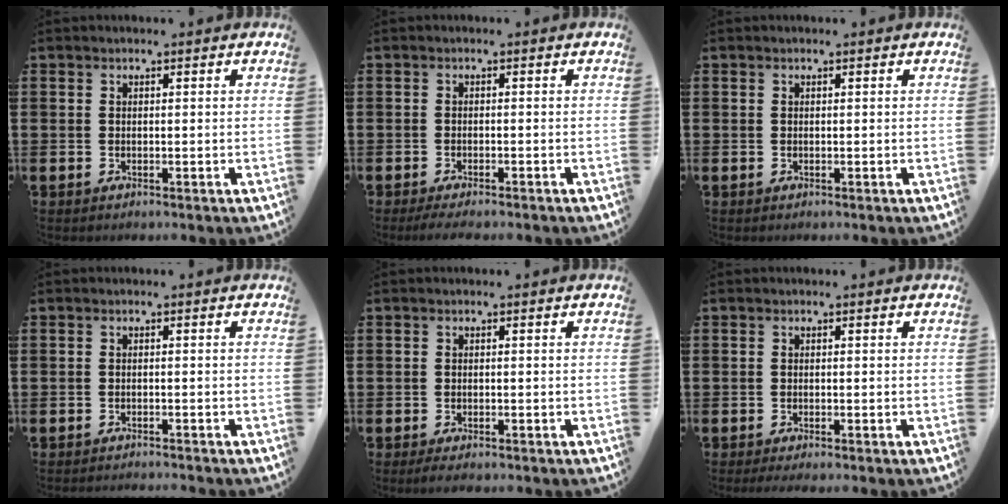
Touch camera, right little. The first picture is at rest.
{"total": 1.3, "force": [-1.0, 0.1, 0.7], "torque": [-0.012, -0.001, -0.019]}
{"total": 0.0}
{"total": 0.8, "force": [-0.8, -0.2, 0.0], "torque": [0.000, 0.000, -0.016]}
{"total": 0.9, "force": [-0.6, 0.3, 0.7], "torque": [-0.014, -0.002, -0.012]}
{"total": 0.7, "force": [-0.4, 0.0, 0.5], "torque": [-0.006, -0.003, -0.008]}